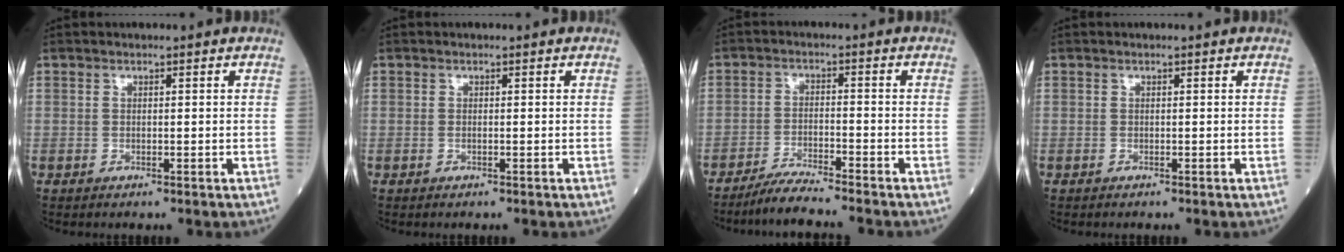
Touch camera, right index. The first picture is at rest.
{"total": 0.0}
{"total": 6.3, "force": [-5.7, -0.9, 2.6], "torque": [-0.046, -0.024, -0.100]}
{"total": 0.0}